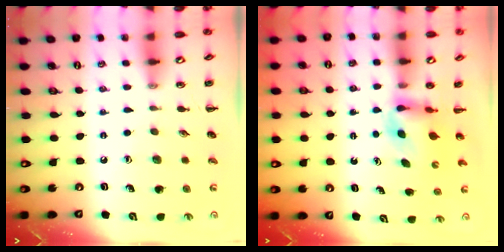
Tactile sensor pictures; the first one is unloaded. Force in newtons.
{"total": 3.1, "press": 3.1, "slide": 0.6}